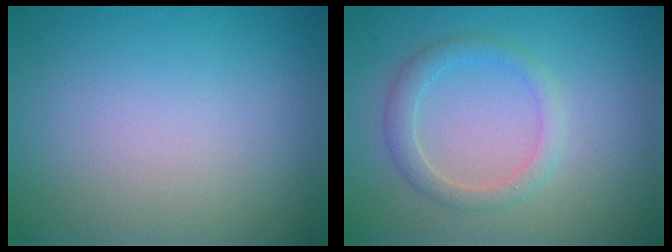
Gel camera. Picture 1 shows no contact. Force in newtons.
{"total": 2.2, "press": 2.2, "slide": 0.0}